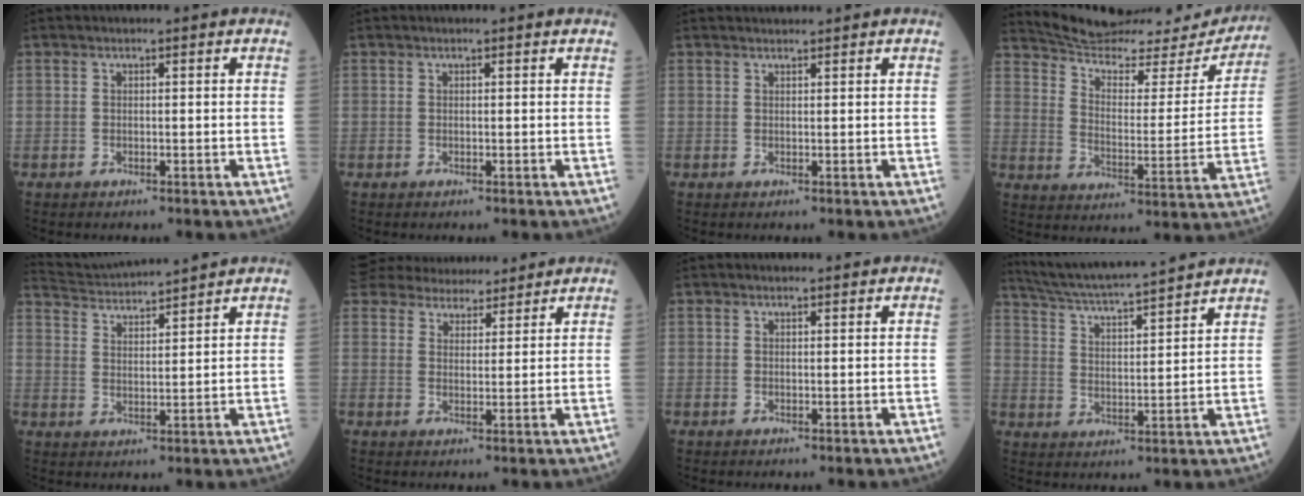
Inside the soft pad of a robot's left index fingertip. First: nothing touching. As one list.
[{"total": 0.7, "force": [0.7, -0.1, 0.3], "torque": [-0.010, 0.000, 0.008]}, {"total": 1.5, "force": [1.5, -0.2, 0.2], "torque": [-0.002, 0.015, 0.029]}, {"total": 22.7, "force": [21.8, 3.7, 5.1], "torque": [-0.079, -0.057, 0.288]}, {"total": 9.3, "force": [9.0, -1.2, 2.0], "torque": [-0.051, 0.019, 0.154]}, {"total": 10.6, "force": [9.9, 3.1, 2.2], "torque": [-0.040, 0.026, 0.155]}, {"total": 1.0, "force": [1.0, 0.3, 0.2], "torque": [-0.007, 0.009, 0.014]}, {"total": 15.0, "force": [13.9, -0.6, 5.6], "torque": [-0.110, 0.009, 0.219]}]